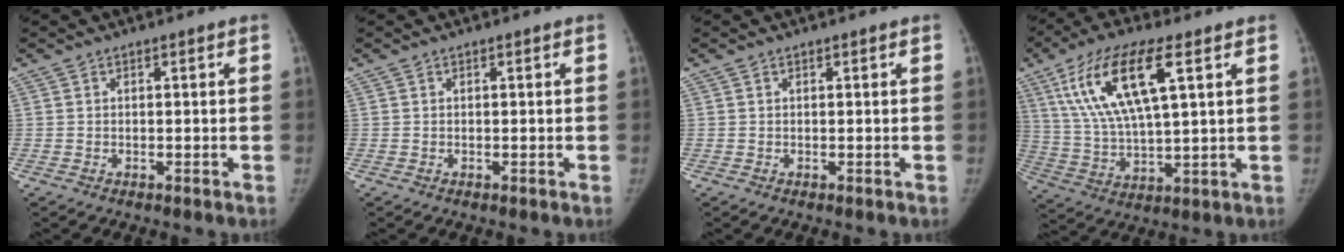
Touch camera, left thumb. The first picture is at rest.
{"total": 0.0}
{"total": 0.0}
{"total": 16.7, "force": [6.7, 5.3, 14.3], "torque": [-0.278, -0.015, 0.128]}